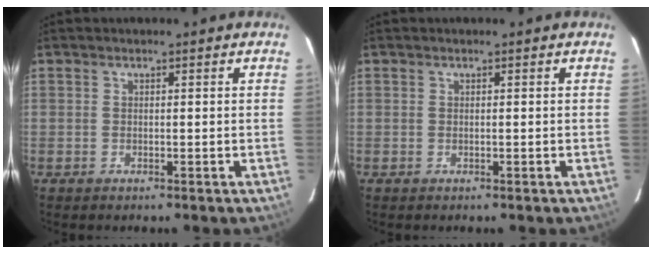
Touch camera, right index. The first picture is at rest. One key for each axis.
{"total": 0.0}